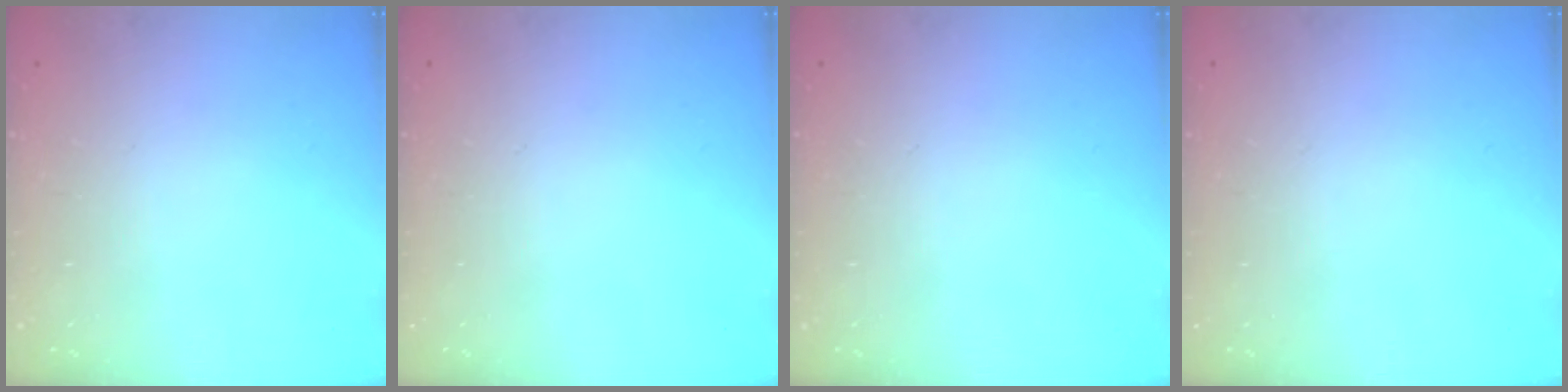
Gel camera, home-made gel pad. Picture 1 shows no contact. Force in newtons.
{"total": 0.0}
{"total": 0.0}
{"total": 0.0}